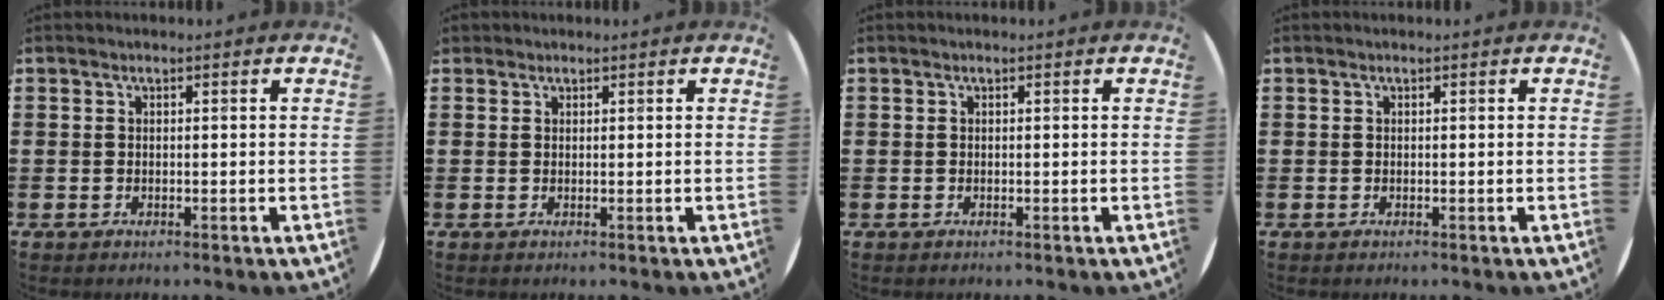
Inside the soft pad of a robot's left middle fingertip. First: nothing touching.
{"total": 0.6, "force": [0.5, 0.3, -0.1], "torque": [0.001, 0.003, 0.011]}
{"total": 0.0}
{"total": 0.0}